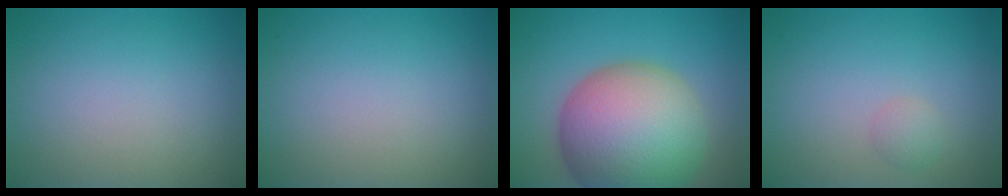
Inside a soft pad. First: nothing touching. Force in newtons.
{"total": 0.0}
{"total": 14.7, "press": 14.7, "slide": 0.9}
{"total": 1.1, "press": 1.1, "slide": 0.1}